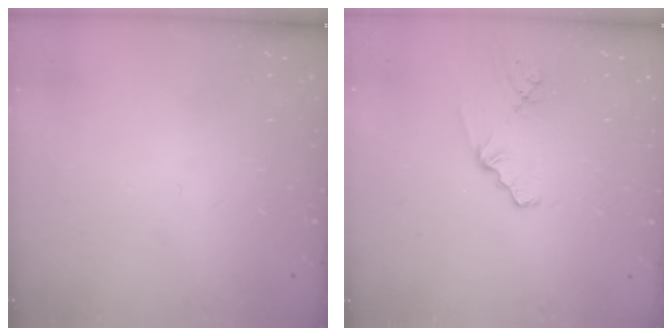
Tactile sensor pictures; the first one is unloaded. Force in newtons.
{"total": 1.1, "press": 1.1, "slide": 0.2}